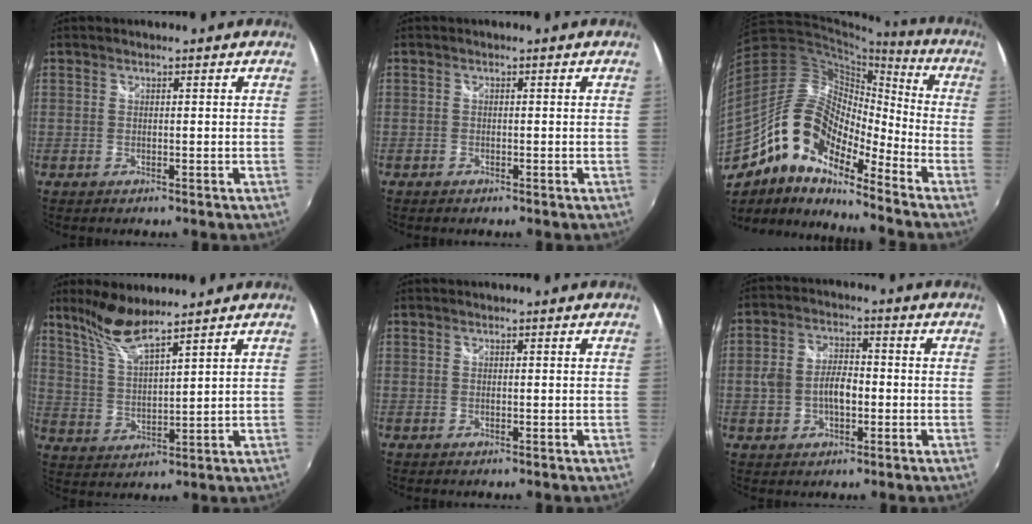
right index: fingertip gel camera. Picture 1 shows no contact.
{"total": 0.7, "force": [-0.6, 0.4, 0.1], "torque": [-0.004, 0.000, -0.010]}
{"total": 16.8, "force": [-10.6, 6.7, 11.2], "torque": [-0.195, 0.004, -0.219]}
{"total": 8.0, "force": [6.6, 0.7, 4.3], "torque": [-0.091, 0.002, 0.139]}
{"total": 0.0}
{"total": 7.5, "force": [-1.5, 4.6, 5.7], "torque": [-0.112, 0.011, -0.020]}